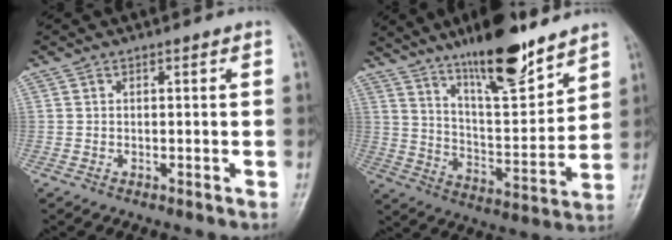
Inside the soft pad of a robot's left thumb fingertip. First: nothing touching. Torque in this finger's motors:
{"motor_torque": [2.76, 0.91, 1.57, -1.20, 0.50]}